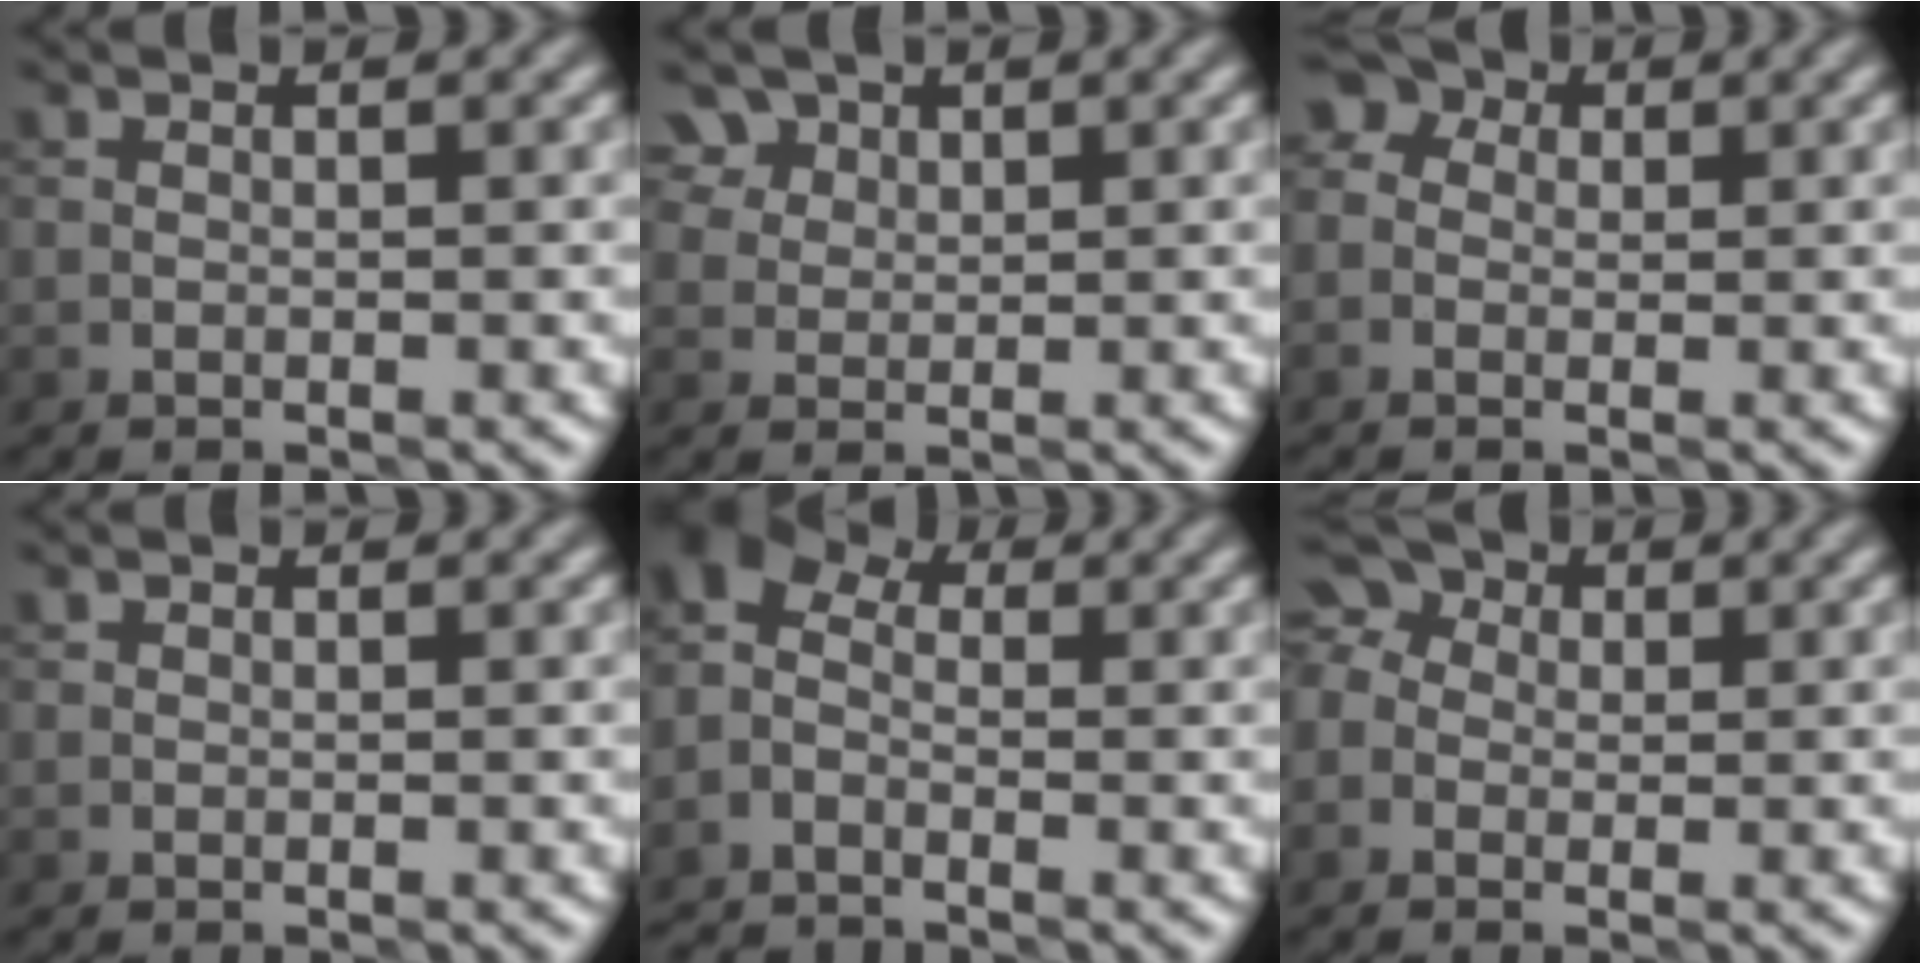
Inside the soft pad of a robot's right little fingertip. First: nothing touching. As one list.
[{"total": 5.2, "force": [3.3, 3.5, 1.9], "torque": [-0.050, 0.009, 0.060]}, {"total": 3.1, "force": [0.8, 2.6, 1.5], "torque": [-0.019, 0.020, -0.010]}, {"total": 0.0}, {"total": 3.8, "force": [-2.1, 2.5, 2.0], "torque": [-0.053, 0.001, -0.056]}, {"total": 4.0, "force": [0.7, 3.3, 2.2], "torque": [-0.034, 0.026, -0.011]}]